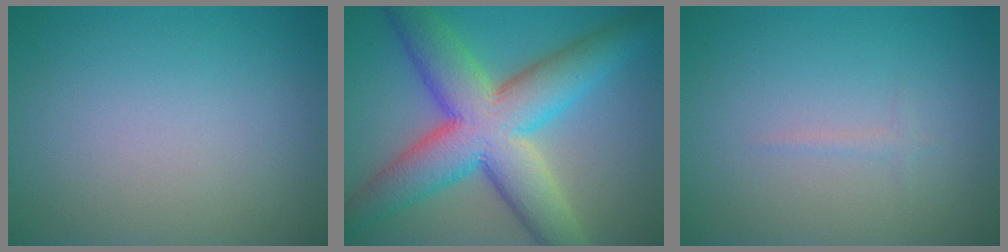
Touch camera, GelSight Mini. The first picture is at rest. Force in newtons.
{"total": 11.7, "press": 11.7, "slide": 0.6}
{"total": 0.6, "press": 0.6, "slide": 0.0}